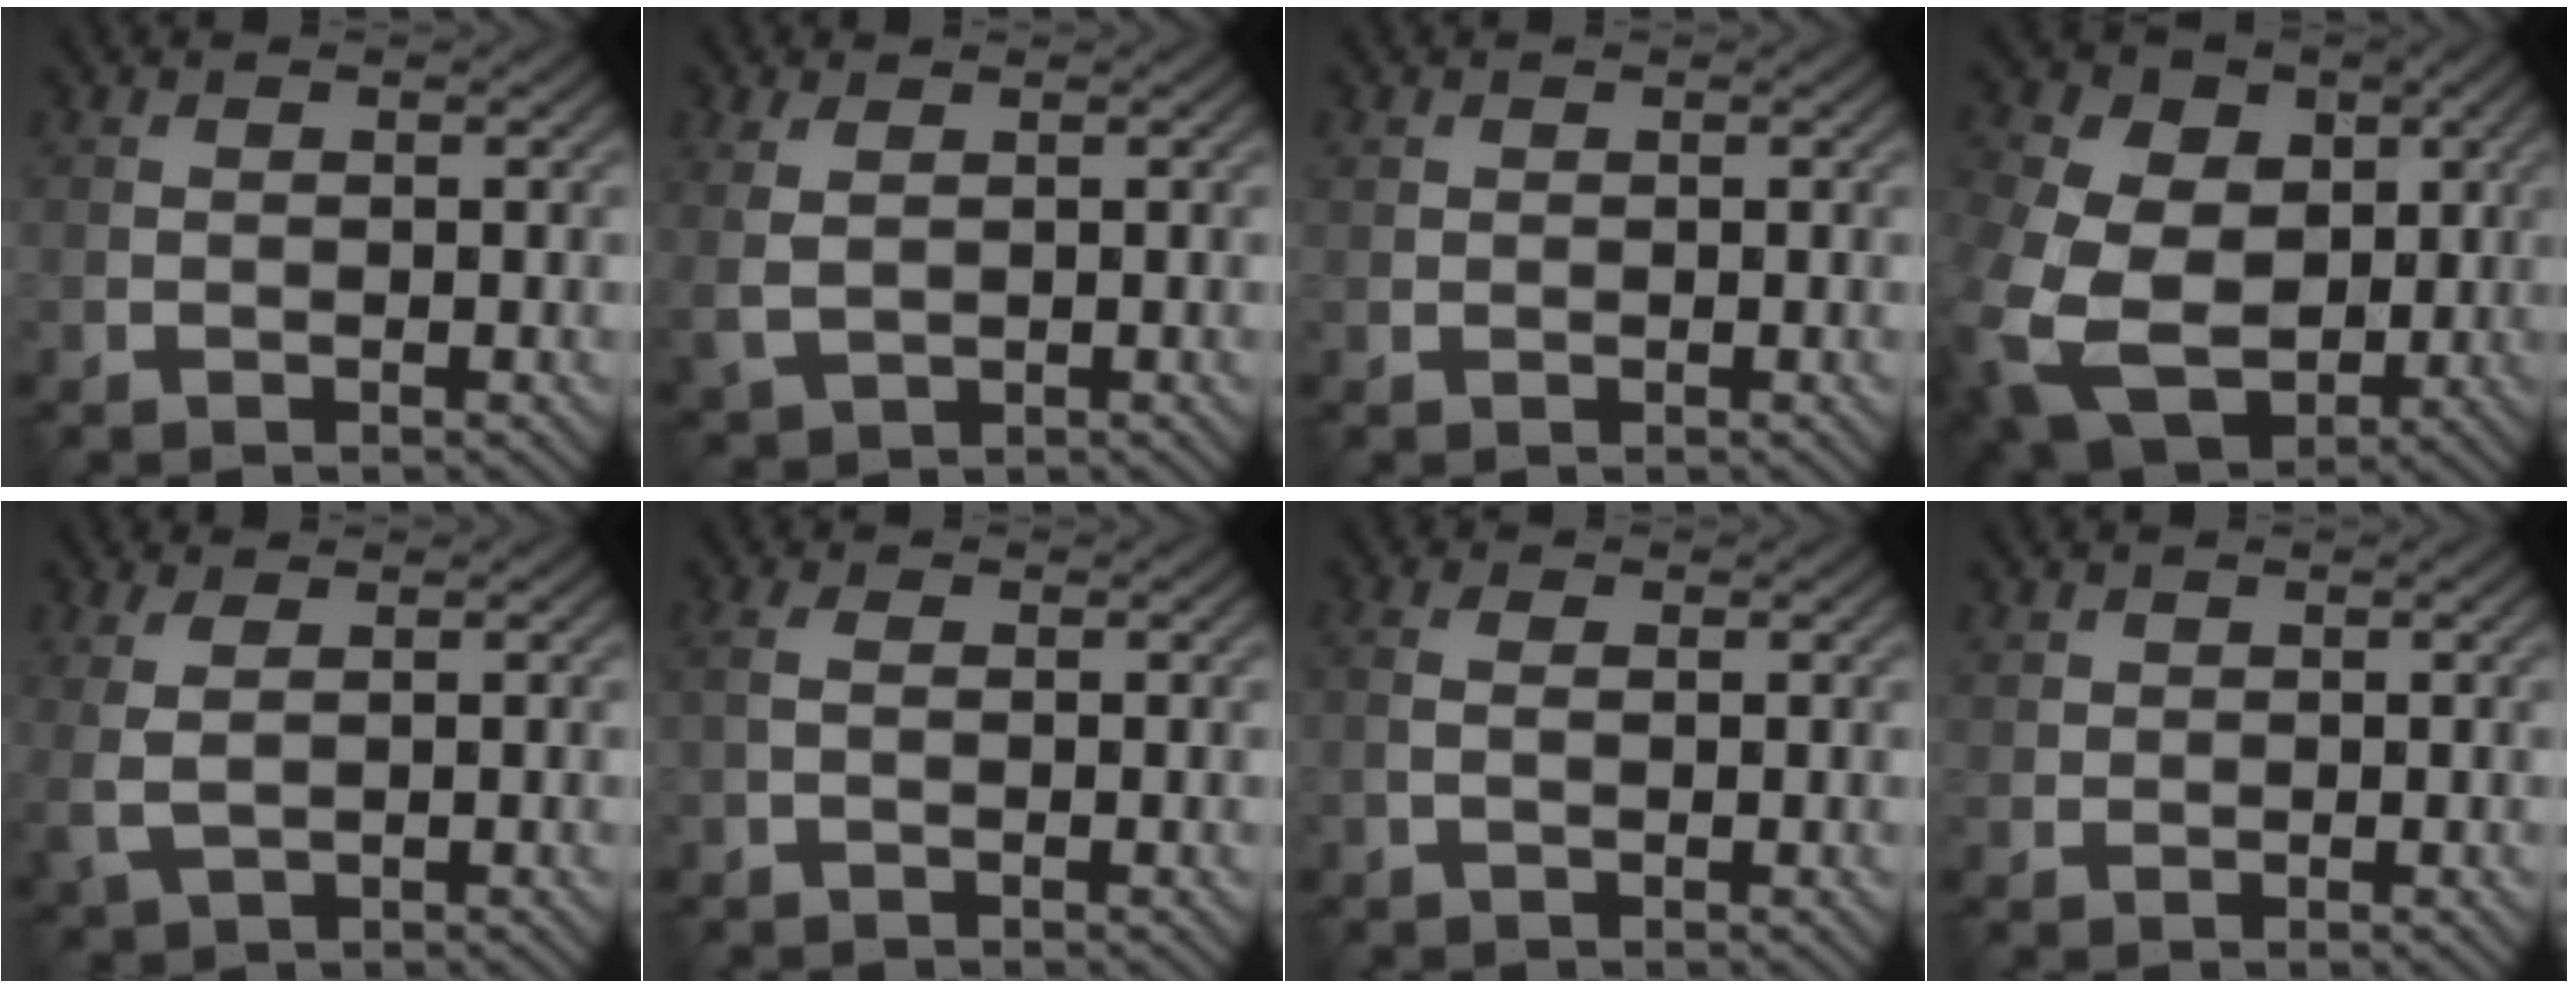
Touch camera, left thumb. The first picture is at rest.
{"total": 3.2, "force": [0.8, 2.0, 2.3], "torque": [-0.070, -0.001, 0.022]}
{"total": 0.7, "force": [0.4, 0.5, 0.1], "torque": [-0.003, -0.002, 0.010]}
{"total": 16.3, "force": [-2.4, 12.8, 9.8], "torque": [-0.257, -0.033, -0.019]}
{"total": 3.5, "force": [0.8, 1.9, 2.8], "torque": [-0.085, -0.003, 0.019]}
{"total": 1.6, "force": [0.0, 0.9, 1.3], "torque": [-0.038, 0.004, -0.001]}
{"total": 1.8, "force": [0.0, 0.9, 1.5], "torque": [-0.040, 0.003, -0.002]}
{"total": 1.3, "force": [0.7, 1.1, 0.3], "torque": [-0.010, -0.003, 0.017]}